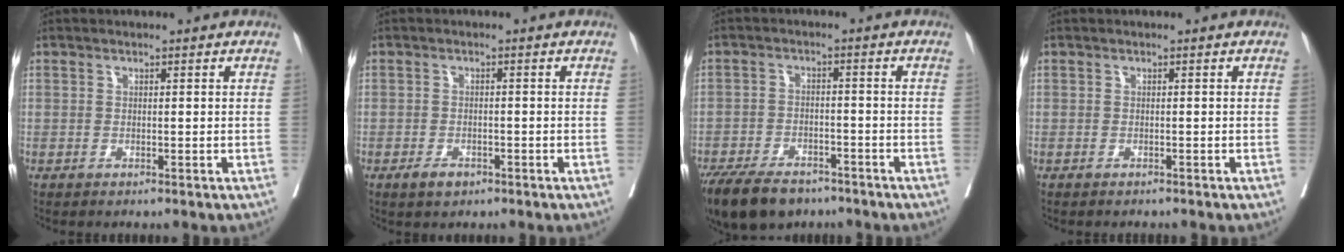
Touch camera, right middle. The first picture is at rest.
{"total": 2.3, "force": [-1.5, 1.3, 1.3], "torque": [-0.025, 0.000, -0.019]}
{"total": 11.9, "force": [-8.9, 5.6, 5.6], "torque": [-0.107, -0.012, -0.142]}
{"total": 1.2, "force": [-1.1, 0.3, 0.3], "torque": [-0.008, -0.004, -0.014]}